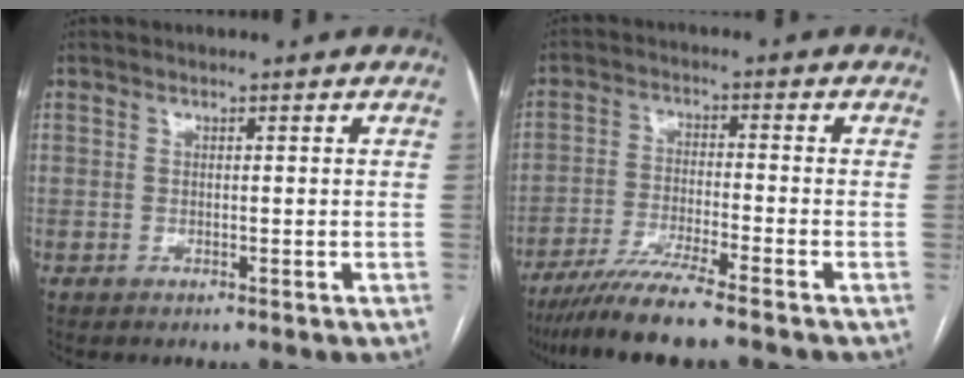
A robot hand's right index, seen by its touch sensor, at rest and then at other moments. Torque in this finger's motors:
{"motor_torque": [0.89, -0.90, 0.23, 0.14]}